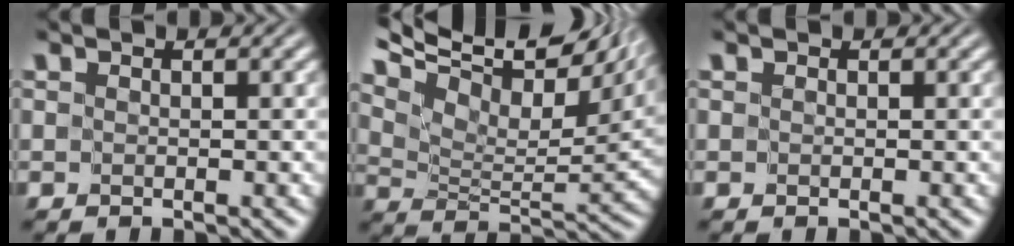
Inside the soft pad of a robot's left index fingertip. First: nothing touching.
{"total": 13.4, "force": [8.0, 5.8, 9.1], "torque": [-0.167, 0.052, 0.135]}
{"total": 0.0}